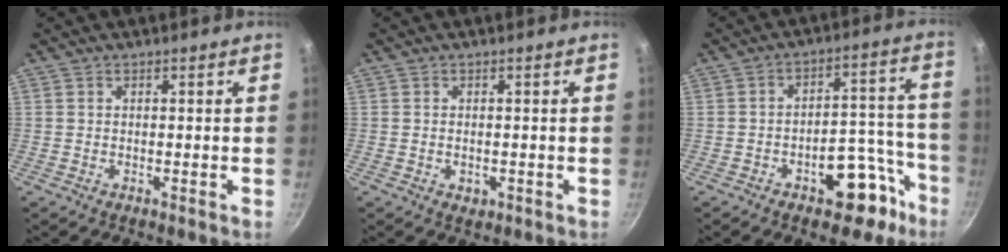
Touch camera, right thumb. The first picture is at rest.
{"total": 1.7, "force": [-0.4, 1.2, 1.0], "torque": [-0.010, 0.002, 0.000]}
{"total": 12.4, "force": [-6.8, 6.2, 8.3], "torque": [-0.070, 0.069, -0.090]}